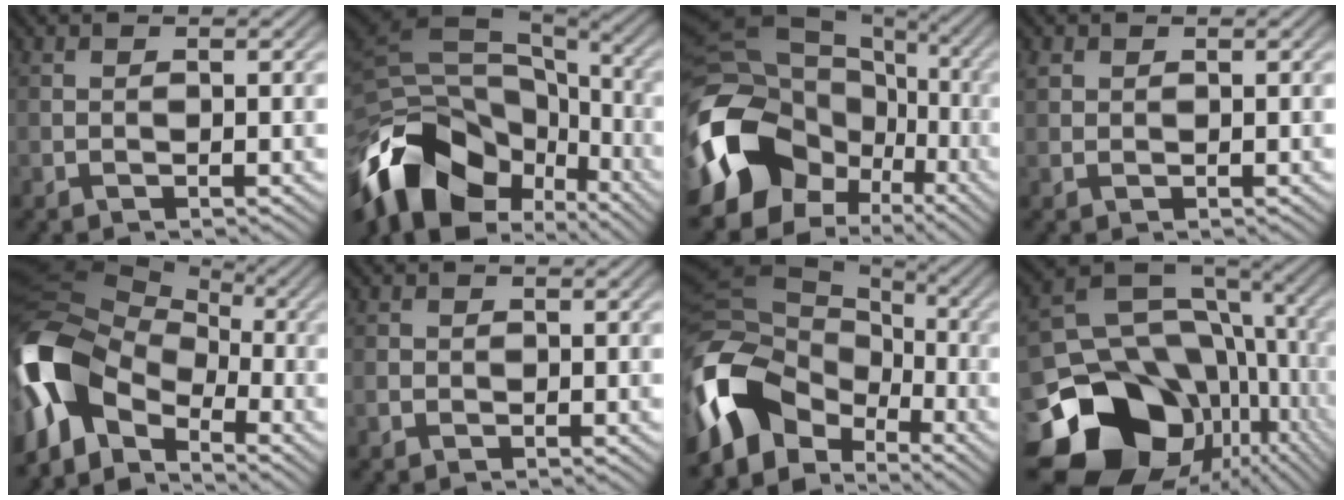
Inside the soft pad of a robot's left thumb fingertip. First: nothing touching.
{"total": 17.9, "force": [-8.8, 11.0, 11.0], "torque": [-0.258, -0.035, -0.133]}
{"total": 19.1, "force": [-5.5, 14.8, 10.8], "torque": [-0.261, -0.031, -0.084]}
{"total": 1.1, "force": [0.6, 0.9, 0.4], "torque": [-0.010, 0.002, 0.014]}
{"total": 13.5, "force": [-4.8, 8.5, 9.3], "torque": [-0.204, -0.004, -0.113]}
{"total": 1.2, "force": [-0.4, 1.1, 0.3], "torque": [-0.005, -0.004, -0.012]}
{"total": 14.6, "force": [-6.4, 9.6, 9.0], "torque": [-0.213, -0.022, -0.133]}
{"total": 22.1, "force": [-8.0, 17.2, 11.3], "torque": [-0.234, -0.044, -0.111]}